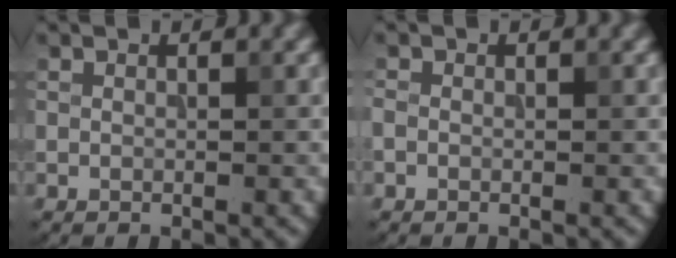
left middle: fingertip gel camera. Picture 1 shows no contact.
{"total": 0.7, "force": [-0.3, 0.5, 0.3], "torque": [-0.005, -0.002, -0.007]}